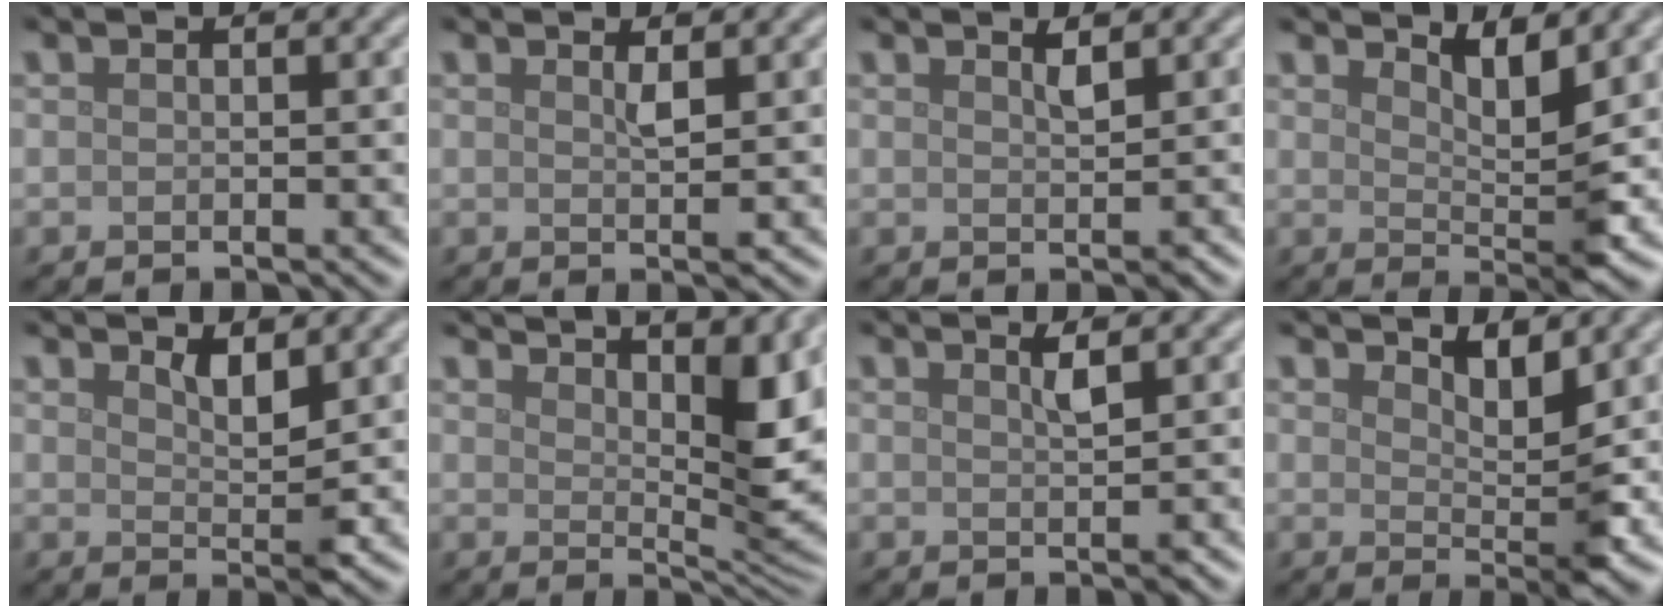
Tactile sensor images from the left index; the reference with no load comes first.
{"total": 1.3, "force": [0.7, 0.1, 1.1], "torque": [-0.023, -0.004, 0.009]}
{"total": 1.1, "force": [0.7, 0.1, 0.8], "torque": [-0.013, 0.000, 0.012]}
{"total": 3.6, "force": [2.2, 0.7, 2.7], "torque": [-0.047, -0.012, 0.037]}
{"total": 2.3, "force": [1.5, 0.5, 1.7], "torque": [-0.028, -0.008, 0.027]}
{"total": 9.7, "force": [5.9, 2.4, 7.3], "torque": [-0.097, 0.013, 0.099]}
{"total": 1.4, "force": [0.7, 0.2, 1.2], "torque": [-0.020, -0.001, 0.009]}
{"total": 3.0, "force": [1.9, 0.7, 2.1], "torque": [-0.035, -0.010, 0.032]}